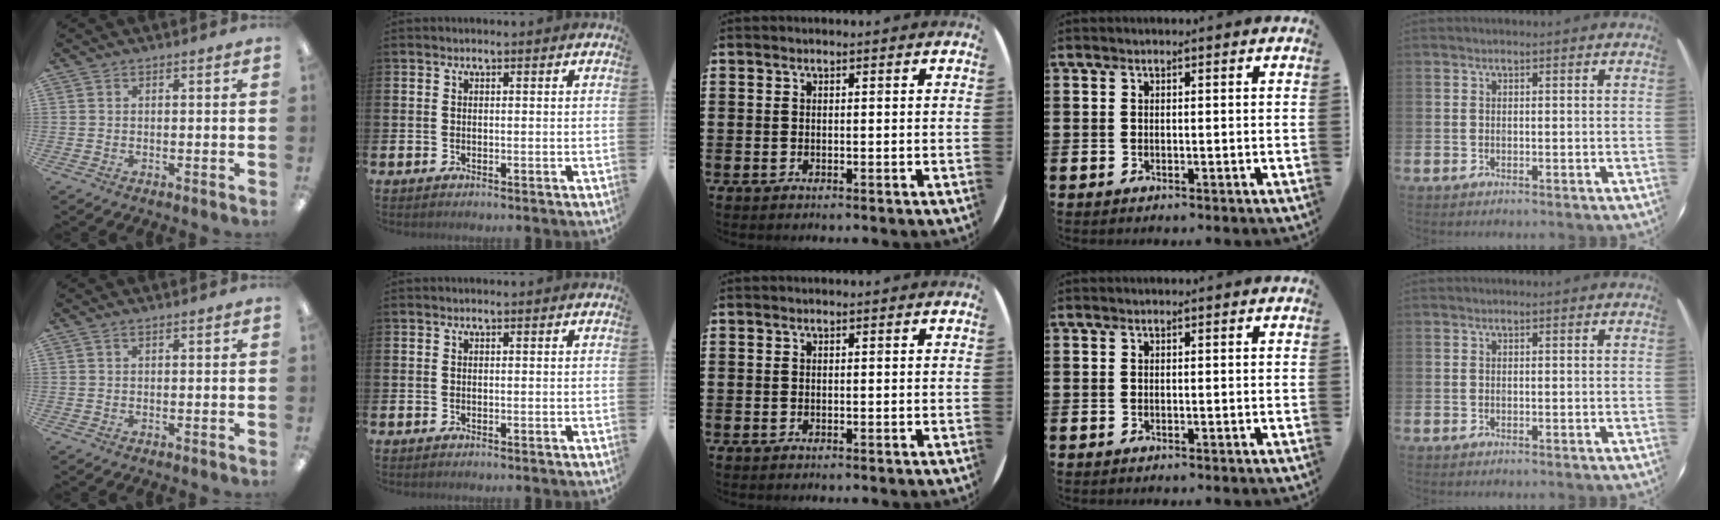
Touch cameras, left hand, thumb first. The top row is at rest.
{"thumb": {"total": 0.9, "force": [0.5, 0.4, 0.6], "torque": [-0.014, 0.002, 0.009]}}